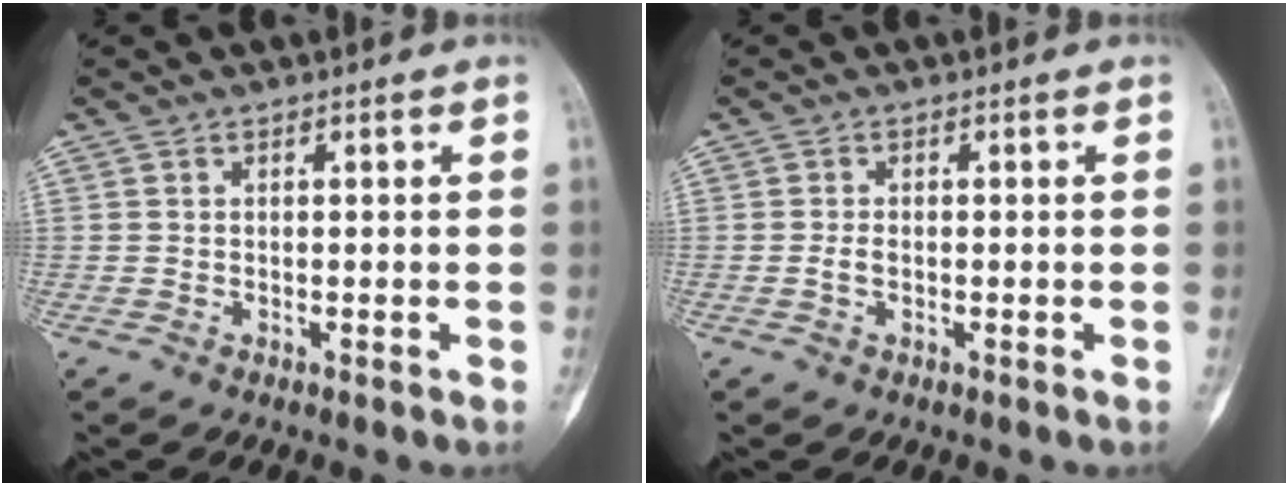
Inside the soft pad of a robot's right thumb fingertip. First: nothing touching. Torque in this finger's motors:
{"motor_torque": [0.30, 0.14, 0.23, -0.08, 0.00]}